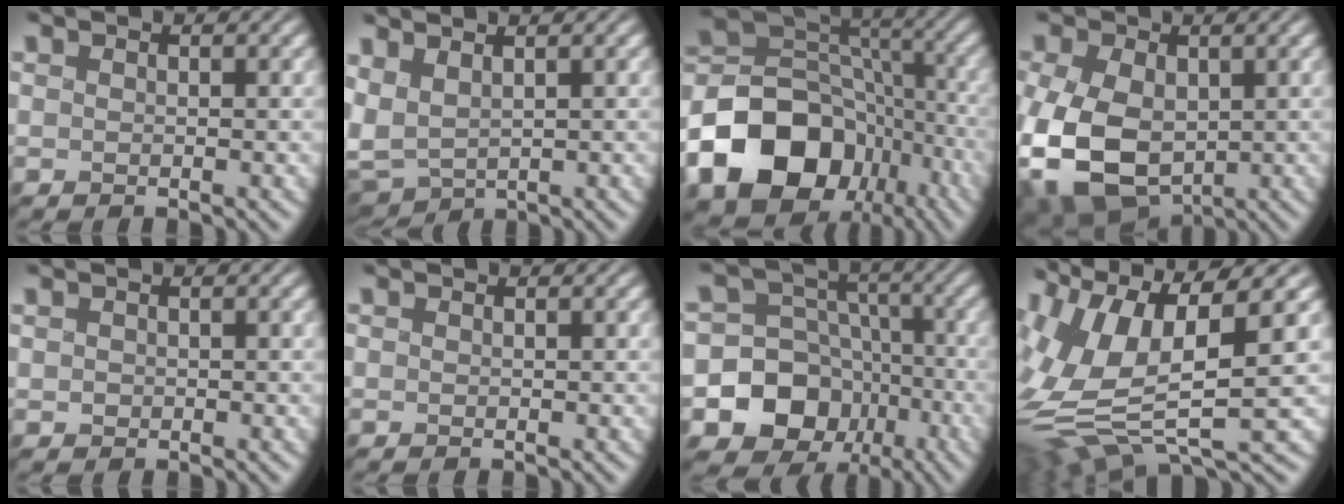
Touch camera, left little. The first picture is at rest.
{"total": 3.3, "force": [0.7, 1.8, 2.7], "torque": [-0.069, 0.007, 0.011]}
{"total": 18.3, "force": [-9.4, 13.8, 7.4], "torque": [-0.136, -0.027, -0.169]}
{"total": 9.6, "force": [-2.0, 6.4, 6.8], "torque": [-0.183, -0.025, -0.032]}
{"total": 0.5, "force": [0.1, 0.5, 0.2], "torque": [-0.003, 0.000, 0.004]}
{"total": 0.0}
{"total": 13.9, "force": [-6.8, 11.5, 3.7], "torque": [-0.052, -0.029, -0.136]}
{"total": 12.3, "force": [0.9, 5.0, 11.2], "torque": [-0.243, -0.007, 0.022]}